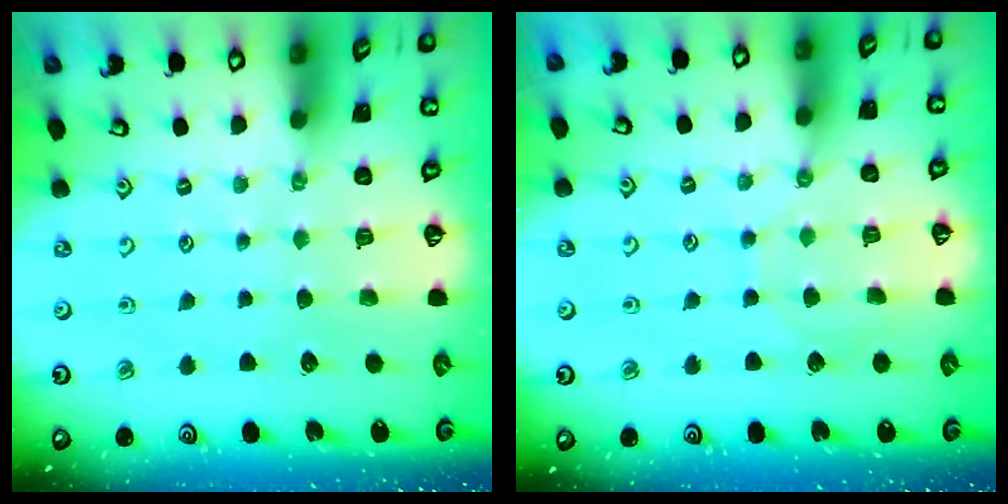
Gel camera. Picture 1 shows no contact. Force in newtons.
{"total": 5.1, "press": 5.1, "slide": 0.6}